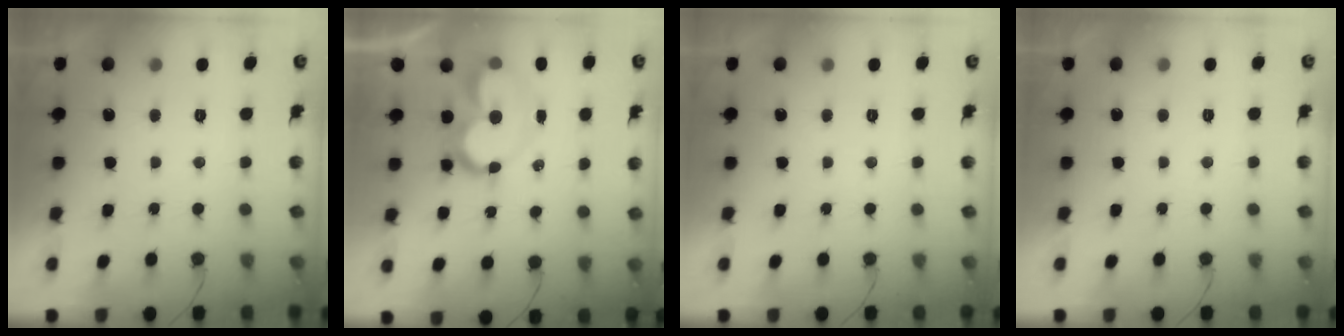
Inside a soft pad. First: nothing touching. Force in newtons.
{"total": 10.0, "press": 10.0, "slide": 0.9}
{"total": 0.0}
{"total": 1.8, "press": 1.8, "slide": 0.0}